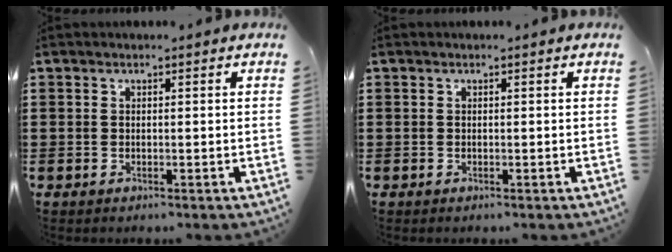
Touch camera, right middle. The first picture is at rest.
{"total": 0.0}